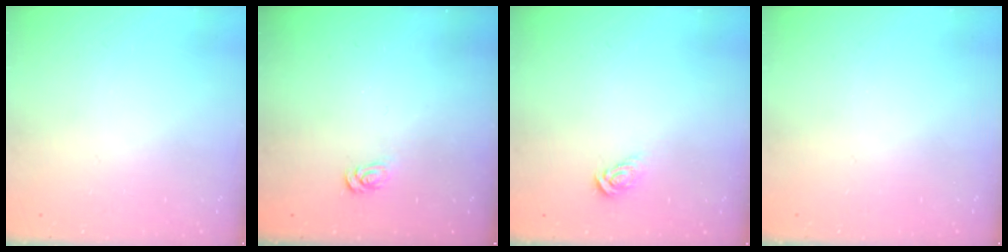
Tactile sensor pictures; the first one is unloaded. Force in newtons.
{"total": 2.6, "press": 2.6, "slide": 0.3}
{"total": 5.2, "press": 5.2, "slide": 0.4}
{"total": 0.0}